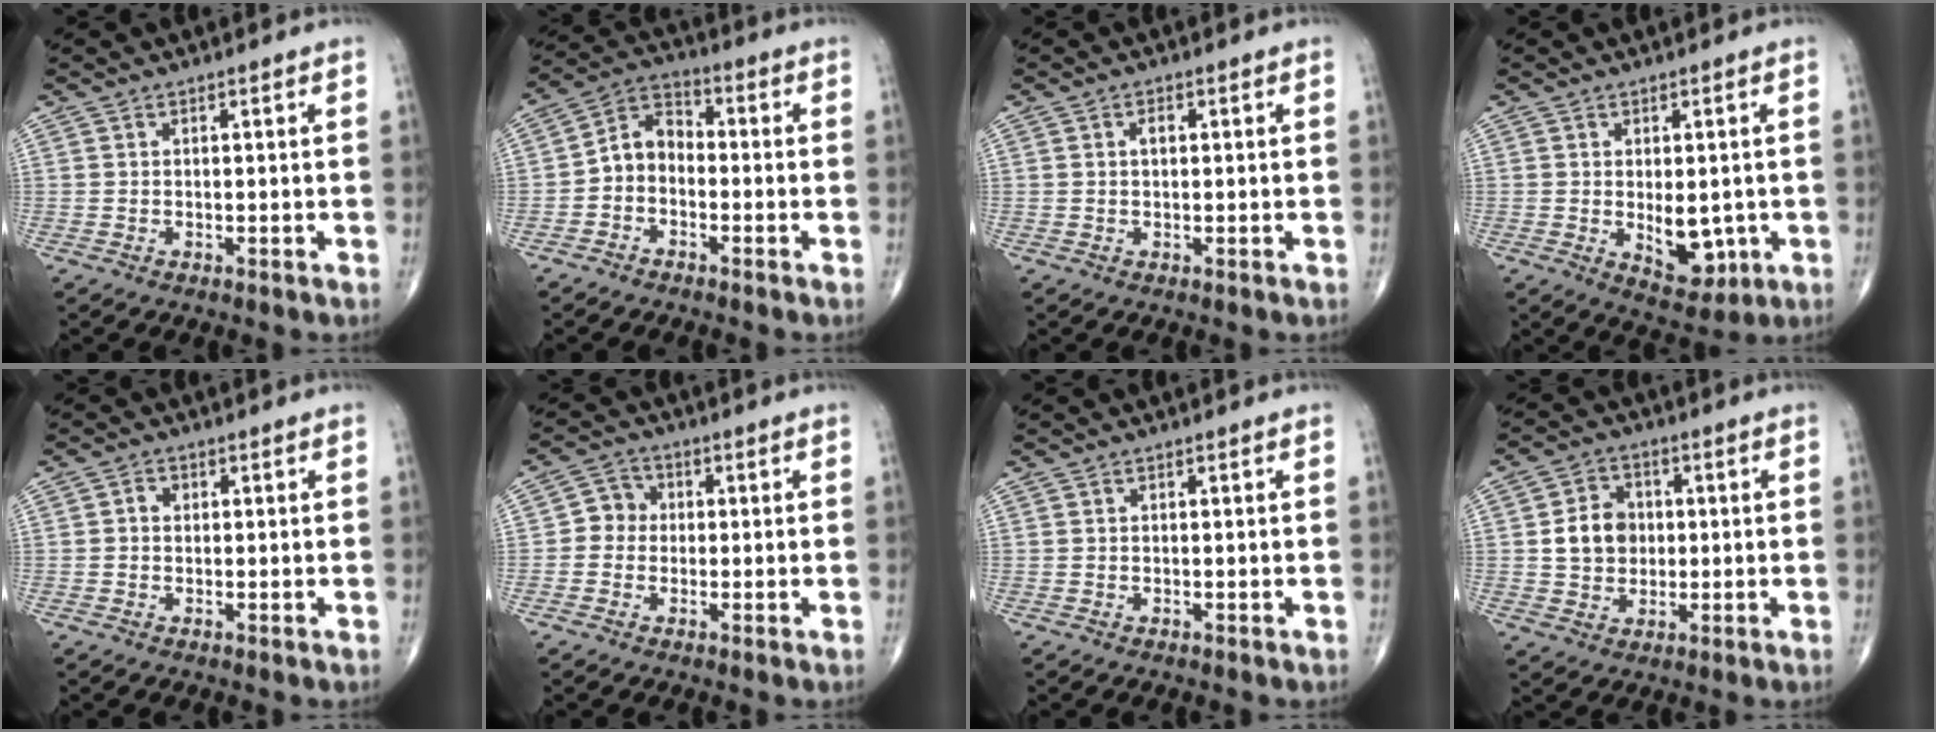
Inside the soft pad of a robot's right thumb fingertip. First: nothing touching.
{"total": 6.4, "force": [-1.7, 4.8, 4.0], "torque": [-0.053, 0.034, -0.050]}
{"total": 1.7, "force": [0.3, 0.9, 1.3], "torque": [-0.022, 0.003, 0.004]}
{"total": 7.5, "force": [-1.0, 4.4, 6.1], "torque": [-0.058, -0.013, 0.001]}
{"total": 1.5, "force": [0.1, 1.3, 0.7], "torque": [-0.004, 0.004, -0.002]}
{"total": 4.2, "force": [-0.3, 3.9, 1.6], "torque": [-0.002, 0.011, -0.017]}
{"total": 0.0}
{"total": 7.8, "force": [0.5, 6.5, 4.3], "torque": [-0.047, 0.005, 0.005]}